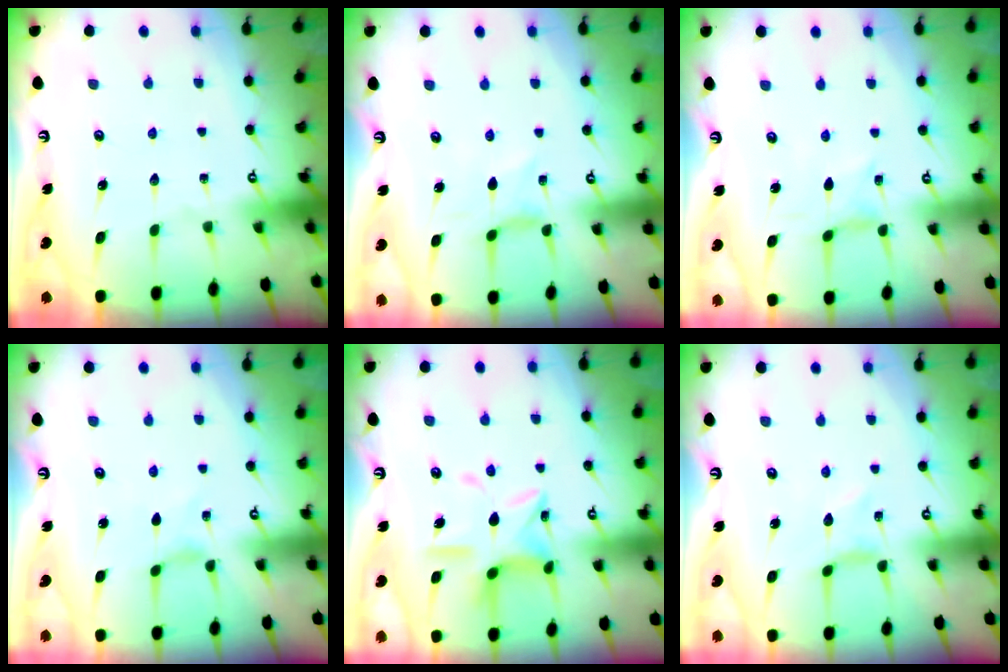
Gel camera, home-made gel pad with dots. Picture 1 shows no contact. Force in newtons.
{"total": 0.9, "press": 0.8, "slide": 0.3}
{"total": 0.0}
{"total": 0.0}
{"total": 12.5, "press": 12.5, "slide": 1.1}
{"total": 0.0}